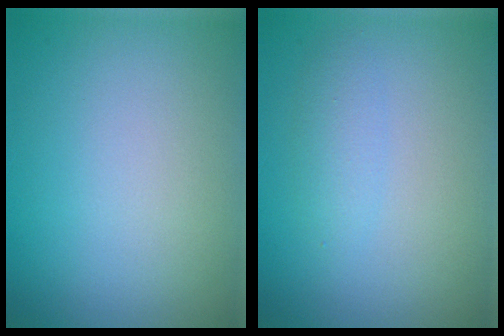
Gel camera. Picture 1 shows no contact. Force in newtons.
{"total": 1.5, "press": 1.5, "slide": 0.1}